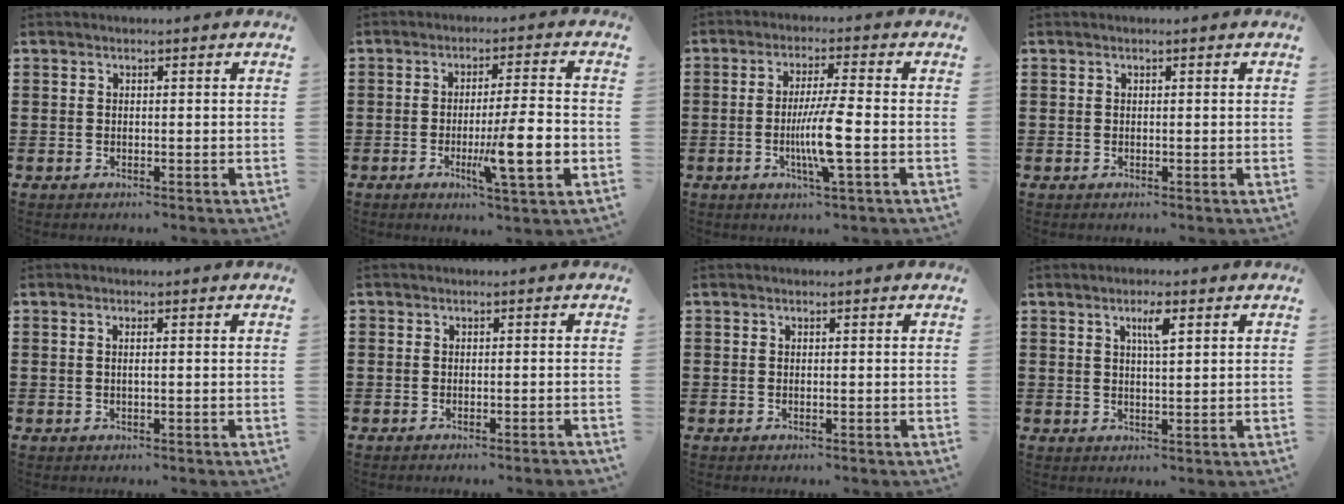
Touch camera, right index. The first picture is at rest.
{"total": 10.5, "force": [-2.9, 1.2, 10.0], "torque": [-0.165, -0.015, -0.049]}
{"total": 7.5, "force": [-1.7, 0.1, 7.3], "torque": [-0.143, -0.019, -0.036]}
{"total": 0.0}
{"total": 0.9, "force": [0.1, 0.0, 0.9], "torque": [-0.017, -0.001, 0.001]}
{"total": 0.9, "force": [-0.9, 0.1, 0.0], "torque": [-0.003, 0.001, -0.019]}
{"total": 0.0}
{"total": 3.3, "force": [1.5, 0.6, 2.9], "torque": [-0.053, 0.003, 0.022]}